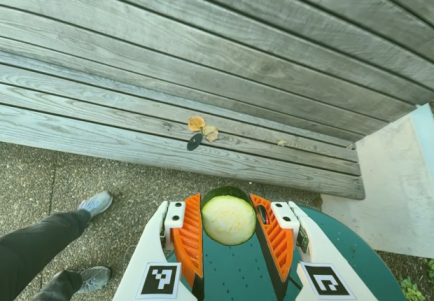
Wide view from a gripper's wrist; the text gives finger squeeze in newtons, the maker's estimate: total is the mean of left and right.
{"total": 9.7, "left": 9.4, "right": 10.1}